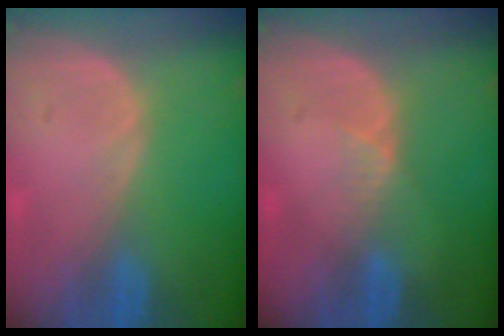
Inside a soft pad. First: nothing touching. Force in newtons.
{"total": 2.0, "press": 1.6, "slide": 1.3}